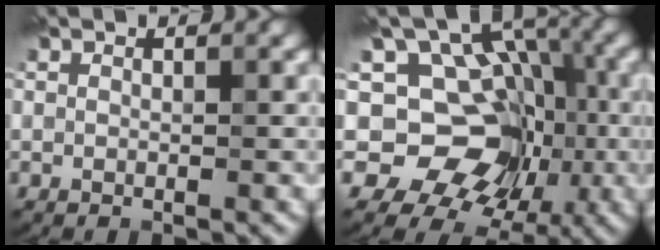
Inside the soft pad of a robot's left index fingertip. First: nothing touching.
{"total": 9.6, "force": [-0.1, 8.0, 5.3], "torque": [-0.064, 0.006, -0.015]}